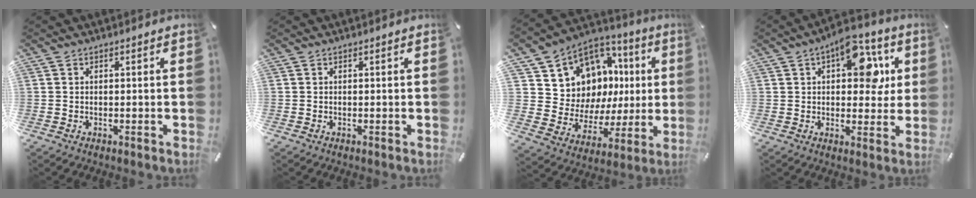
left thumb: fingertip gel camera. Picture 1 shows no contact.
{"total": 0.0}
{"total": 10.8, "force": [5.5, 9.2, 1.9], "torque": [-0.046, -0.073, 0.114]}
{"total": 13.1, "force": [5.1, 7.5, 9.5], "torque": [-0.119, -0.009, 0.083]}